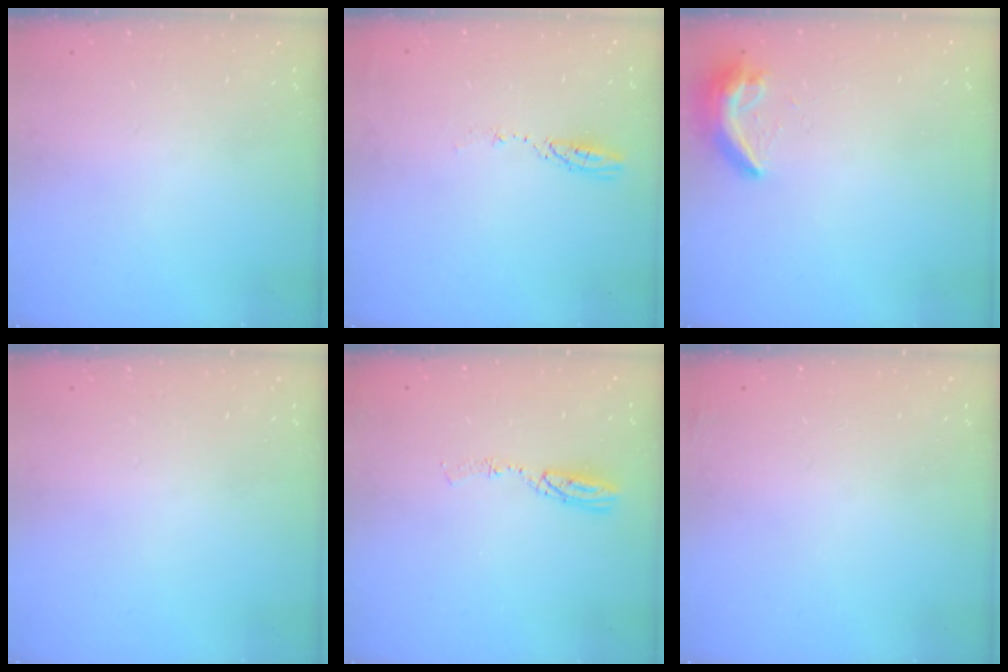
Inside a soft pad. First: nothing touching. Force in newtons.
{"total": 3.8, "press": 3.7, "slide": 0.3}
{"total": 7.8, "press": 7.8, "slide": 0.9}
{"total": 0.0}
{"total": 4.9, "press": 4.9, "slide": 0.5}
{"total": 2.8, "press": 2.6, "slide": 0.9}